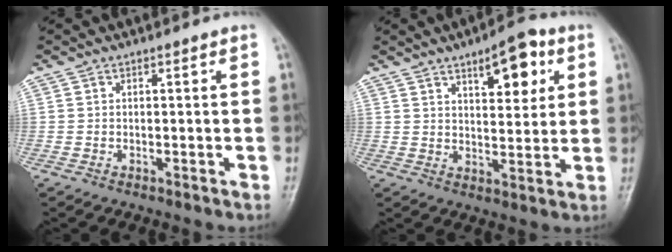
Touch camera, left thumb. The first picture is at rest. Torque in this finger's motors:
{"motor_torque": [-0.02, 0.33, -0.01, -0.12, 0.11]}